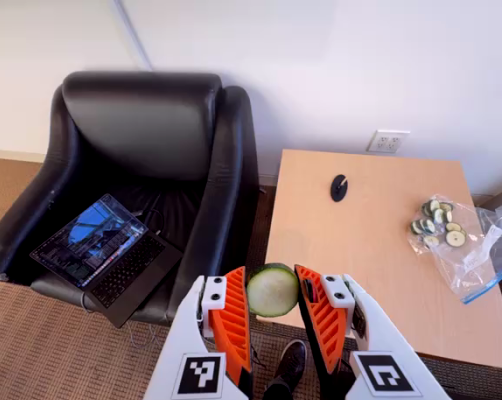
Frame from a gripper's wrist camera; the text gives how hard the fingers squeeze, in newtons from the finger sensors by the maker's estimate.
{"total": 9.0, "left": 9.4, "right": 8.6}